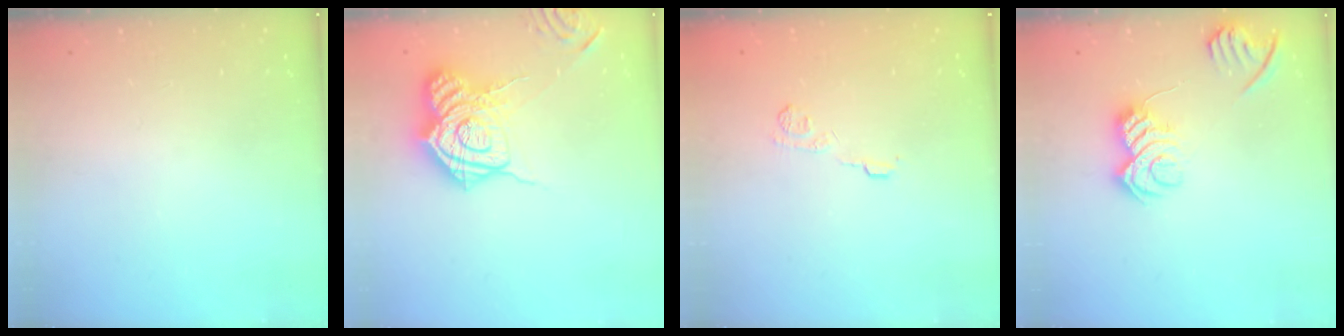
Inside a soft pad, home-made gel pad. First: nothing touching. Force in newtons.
{"total": 20.2, "press": 20.1, "slide": 1.2}
{"total": 6.8, "press": 6.6, "slide": 1.5}
{"total": 12.3, "press": 12.2, "slide": 1.0}